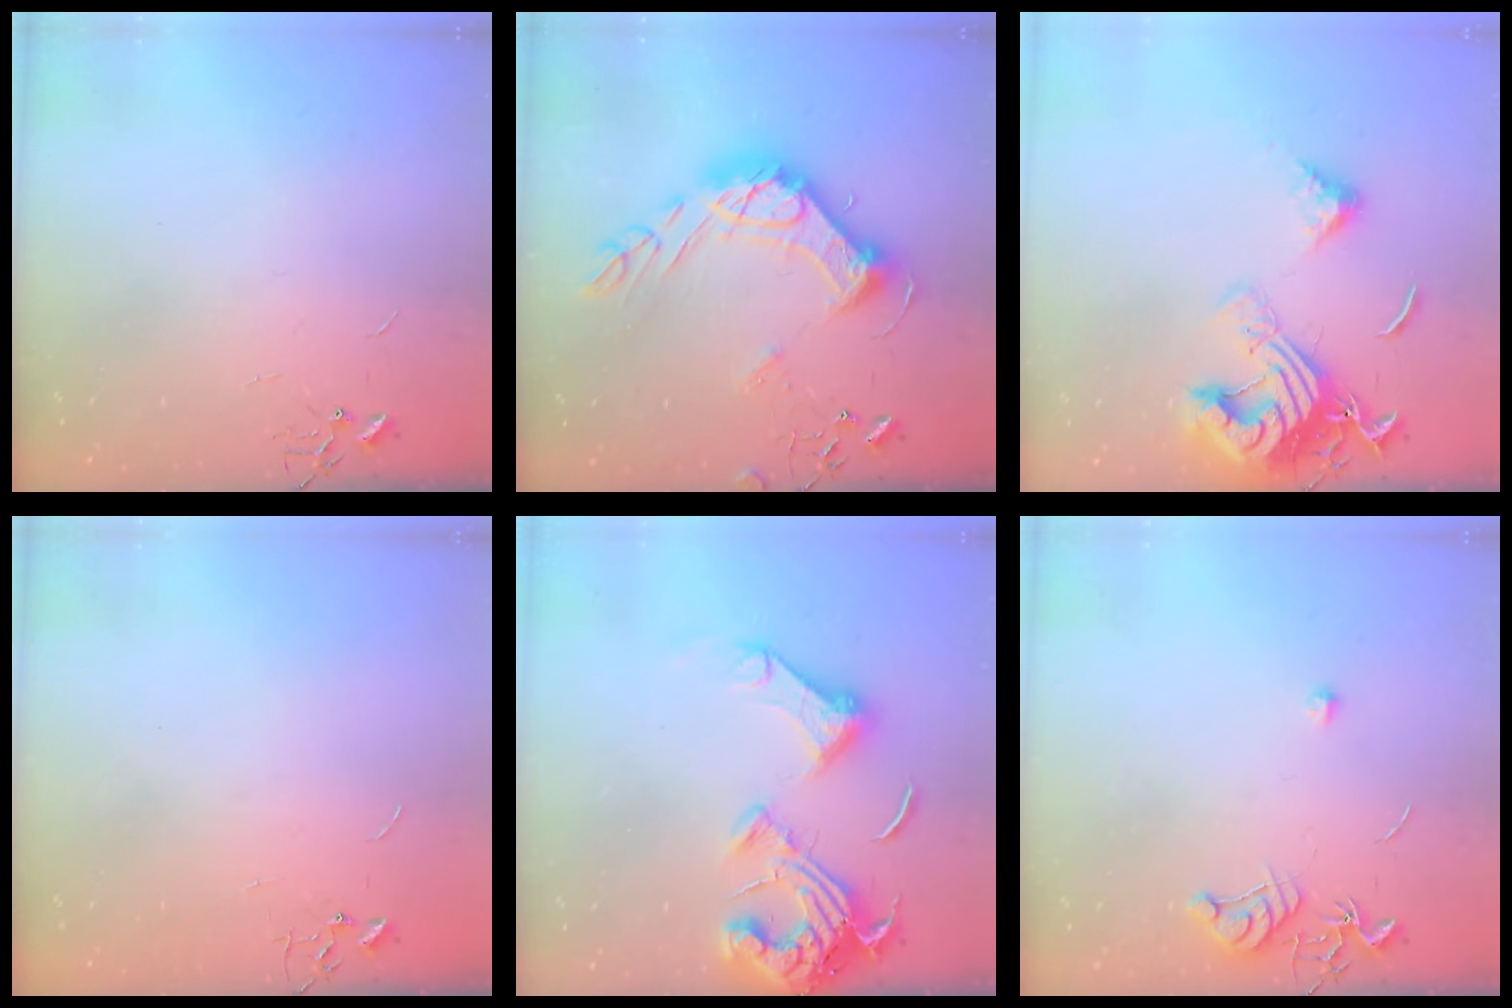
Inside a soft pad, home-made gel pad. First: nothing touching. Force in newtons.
{"total": 22.5, "press": 22.4, "slide": 1.7}
{"total": 18.0, "press": 17.9, "slide": 2.1}
{"total": 0.0}
{"total": 18.2, "press": 18.1, "slide": 2.0}
{"total": 8.1, "press": 8.1, "slide": 0.4}